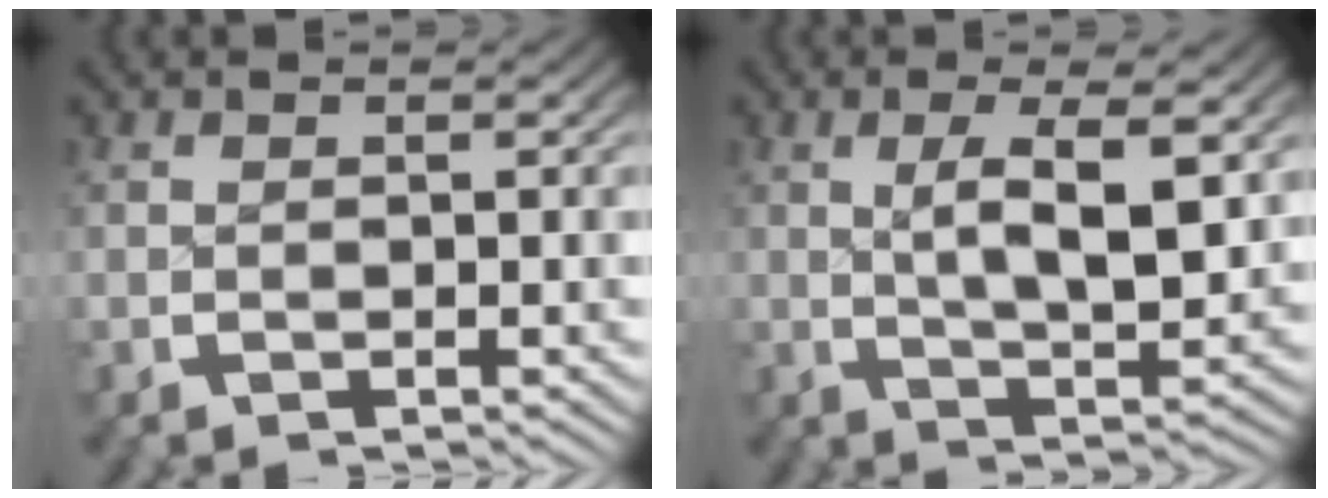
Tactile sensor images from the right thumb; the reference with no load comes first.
{"total": 5.9, "force": [1.1, 2.0, 5.4], "torque": [-0.099, -0.005, 0.023]}